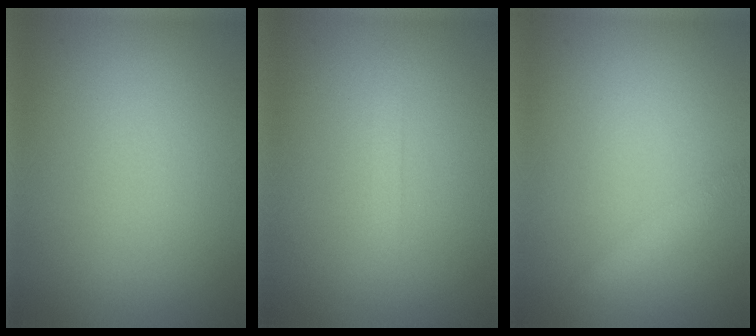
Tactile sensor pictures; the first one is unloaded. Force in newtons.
{"total": 0.9, "press": 0.9, "slide": 0.0}
{"total": 1.5, "press": 1.5, "slide": 0.0}